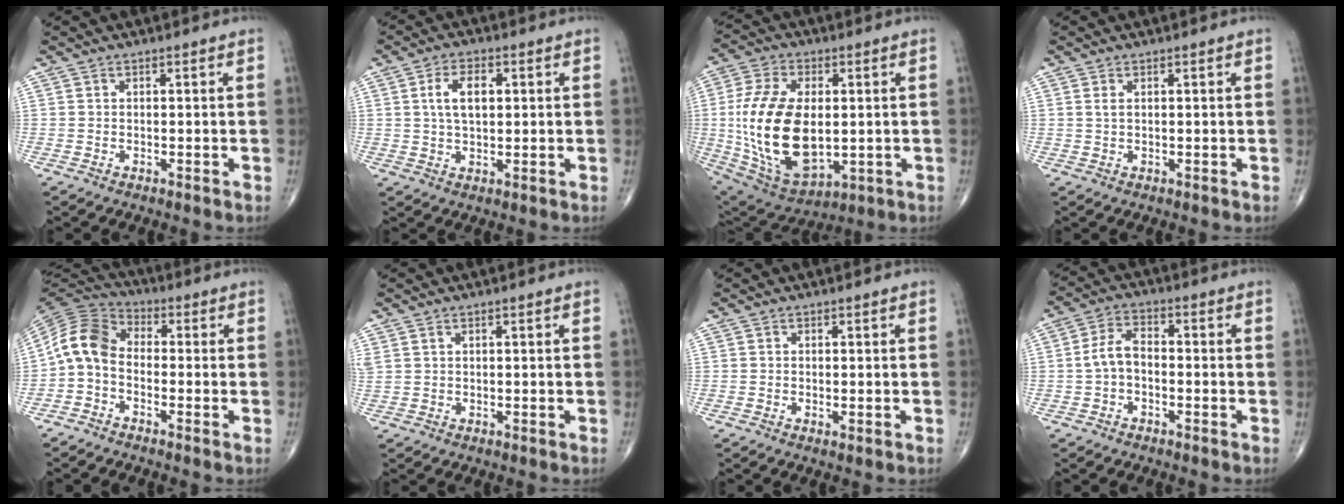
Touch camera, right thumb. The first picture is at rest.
{"total": 6.6, "force": [1.4, 3.7, 5.3], "torque": [-0.092, 0.004, 0.024]}
{"total": 21.9, "force": [-0.2, 12.4, 18.1], "torque": [-0.354, -0.011, 0.015]}
{"total": 1.2, "force": [0.4, 0.6, 0.9], "torque": [-0.022, 0.006, 0.012]}
{"total": 8.6, "force": [-1.5, 6.1, 5.9], "torque": [-0.104, 0.034, -0.051]}
{"total": 1.6, "force": [1.0, 0.9, 0.9], "torque": [-0.030, 0.010, 0.027]}
{"total": 0.8, "force": [-0.1, 0.4, 0.7], "torque": [-0.016, -0.004, -0.002]}
{"total": 9.0, "force": [-1.6, 5.9, 6.7], "torque": [-0.118, 0.037, -0.043]}